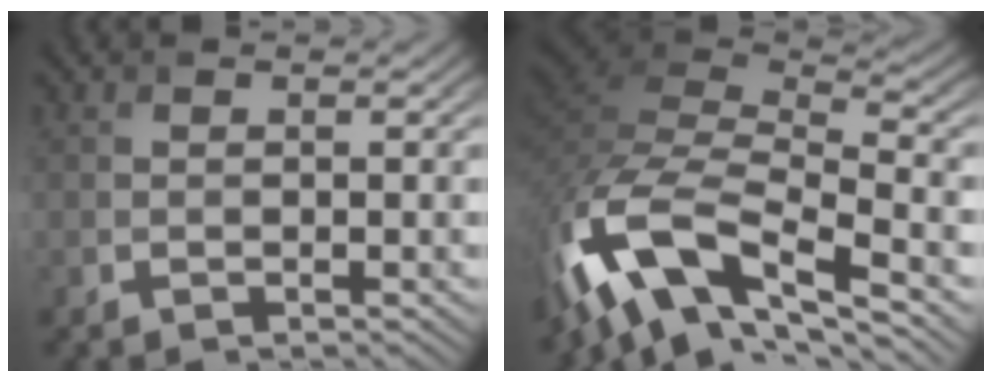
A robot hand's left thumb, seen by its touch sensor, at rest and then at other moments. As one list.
[{"total": 16.5, "force": [-8.9, 6.8, 12.1], "torque": [-0.292, -0.011, -0.168]}]